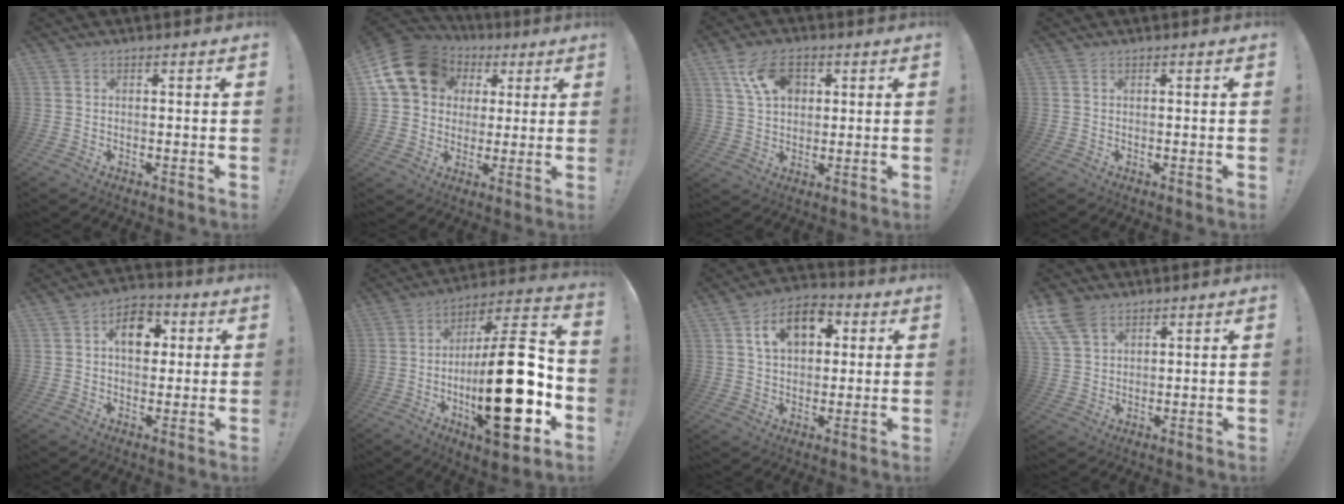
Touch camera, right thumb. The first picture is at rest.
{"total": 17.2, "force": [6.1, 13.7, 8.5], "torque": [-0.136, -0.019, 0.124]}
{"total": 11.6, "force": [5.0, 7.6, 7.2], "torque": [-0.107, -0.008, 0.094]}
{"total": 0.0}
{"total": 10.0, "force": [2.1, 7.1, 6.6], "torque": [-0.080, 0.006, 0.034]}
{"total": 27.7, "force": [-6.0, 8.8, 25.6], "torque": [-0.417, 0.031, -0.090]}
{"total": 12.4, "force": [4.5, 8.5, 7.8], "torque": [-0.116, -0.001, 0.085]}
{"total": 9.2, "force": [6.1, 5.3, 4.4], "torque": [-0.090, -0.024, 0.120]}